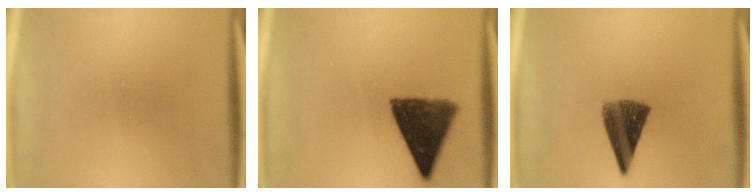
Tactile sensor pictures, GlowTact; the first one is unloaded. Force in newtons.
{"total": 9.2}
{"total": 8.0}